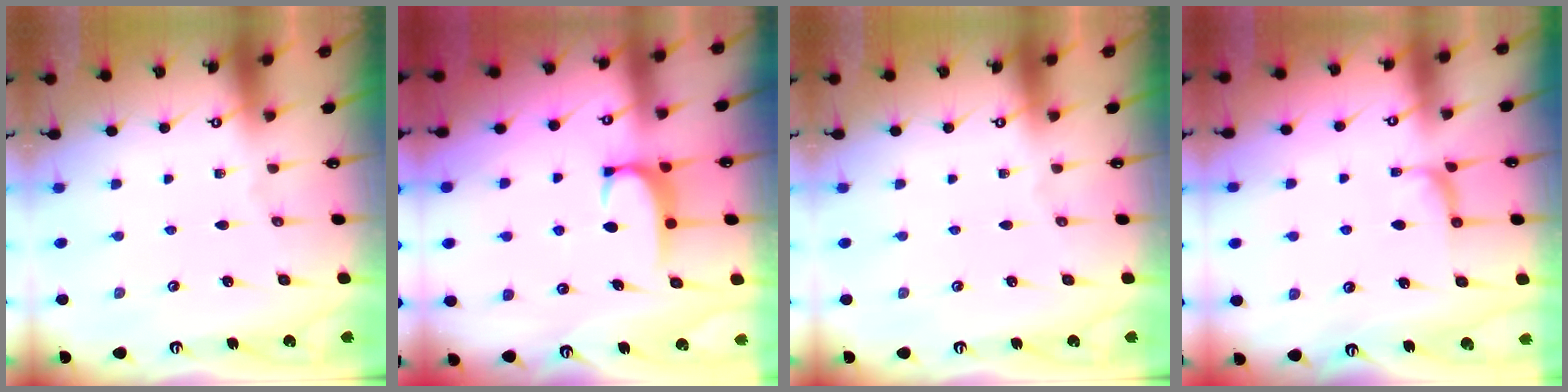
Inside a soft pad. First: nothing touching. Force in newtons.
{"total": 1.9, "press": 1.8, "slide": 0.5}
{"total": 0.0}
{"total": 2.9, "press": 2.7, "slide": 0.9}